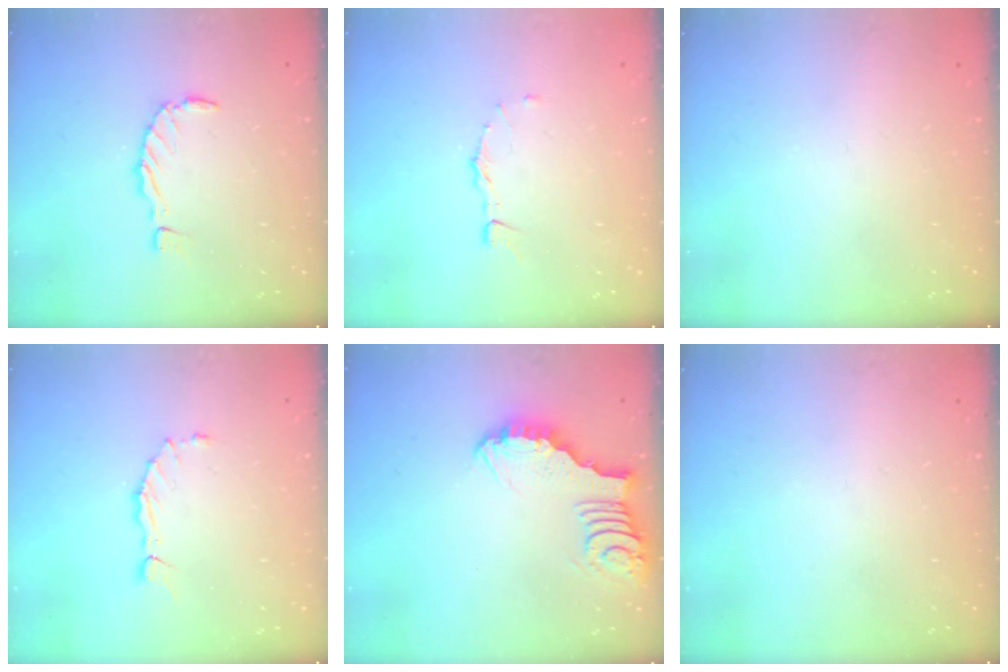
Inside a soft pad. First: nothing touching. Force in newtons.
{"total": 4.6, "press": 4.6, "slide": 0.8}
{"total": 1.5, "press": 1.5, "slide": 0.1}
{"total": 1.6, "press": 1.6, "slide": 0.3}
{"total": 3.7, "press": 3.7, "slide": 0.3}
{"total": 0.0}